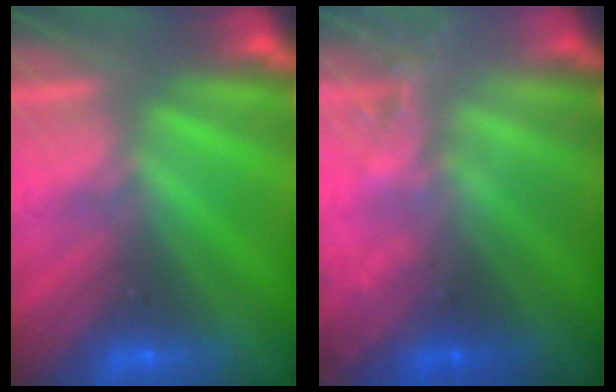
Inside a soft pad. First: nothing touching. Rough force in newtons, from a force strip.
{"total": 2.3}